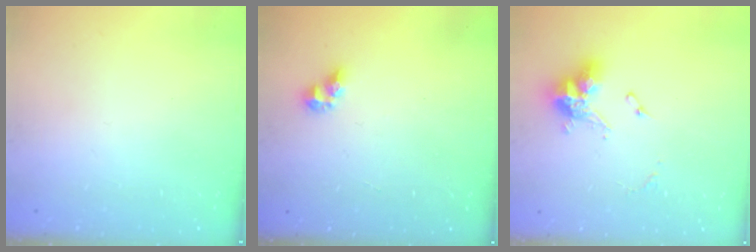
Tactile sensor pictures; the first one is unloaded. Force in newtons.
{"total": 5.3, "press": 5.3, "slide": 0.3}
{"total": 11.4, "press": 11.4, "slide": 0.9}